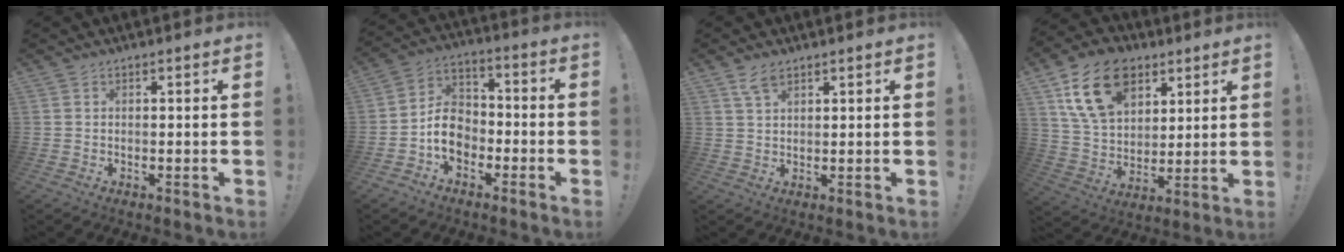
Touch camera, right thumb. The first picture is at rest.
{"total": 10.1, "force": [-3.7, 7.8, 5.3], "torque": [-0.078, 0.030, -0.065]}
{"total": 4.2, "force": [2.7, 2.0, 2.5], "torque": [-0.042, -0.010, 0.050]}
{"total": 18.8, "force": [8.8, 12.8, 10.6], "torque": [-0.172, -0.035, 0.165]}